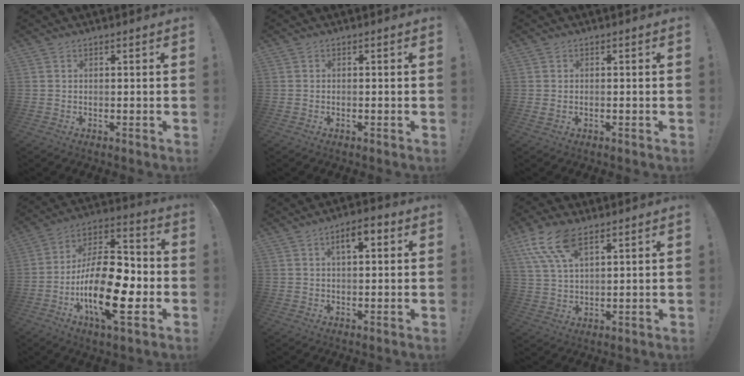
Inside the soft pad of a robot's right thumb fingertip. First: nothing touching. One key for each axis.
{"total": 0.0}
{"total": 0.6, "fx": 0.1, "fy": 0.4, "fz": 0.5, "tx": -0.010, "ty": 0.002, "tz": 0.002}
{"total": 23.6, "fx": -7.5, "fy": 9.7, "fz": 20.2, "tx": -0.379, "ty": 0.039, "tz": -0.117}
{"total": 5.5, "fx": 2.0, "fy": 2.3, "fz": 4.6, "tx": -0.068, "ty": 0.001, "tz": 0.028}
{"total": 11.7, "fx": 6.8, "fy": 5.2, "fz": 7.9, "tx": -0.159, "ty": -0.018, "tz": 0.129}